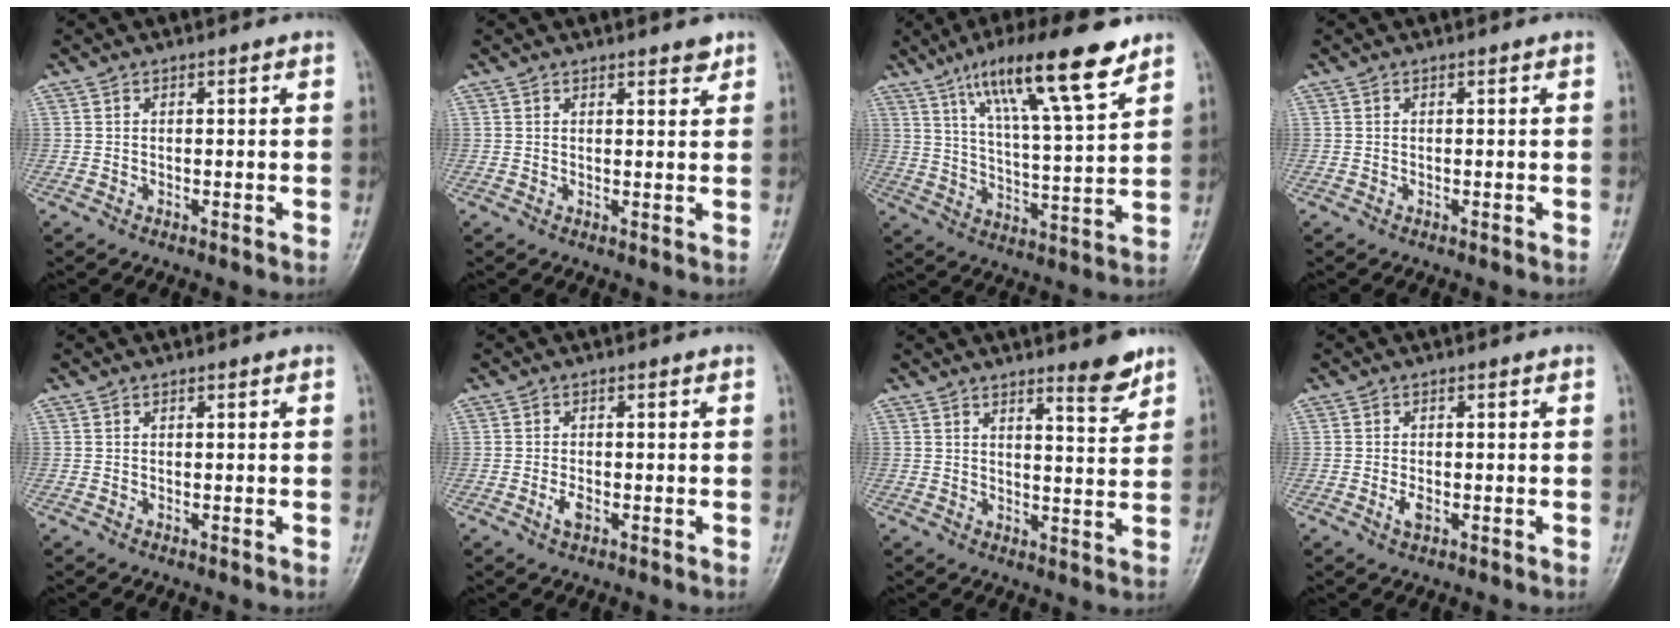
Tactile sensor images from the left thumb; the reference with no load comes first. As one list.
[{"total": 2.4, "force": [1.8, 0.9, 1.3], "torque": [-0.006, -0.011, 0.024]}, {"total": 17.6, "force": [11.1, 3.1, 13.3], "torque": [-0.204, -0.044, 0.189]}, {"total": 0.0}, {"total": 0.0}, {"total": 2.3, "force": [-0.9, 1.2, 1.7], "torque": [-0.031, 0.000, -0.018]}, {"total": 5.9, "force": [4.4, 1.1, 3.8], "torque": [-0.040, -0.036, 0.061]}, {"total": 2.2, "force": [-0.7, 1.2, 1.7], "torque": [-0.029, -0.001, -0.013]}]